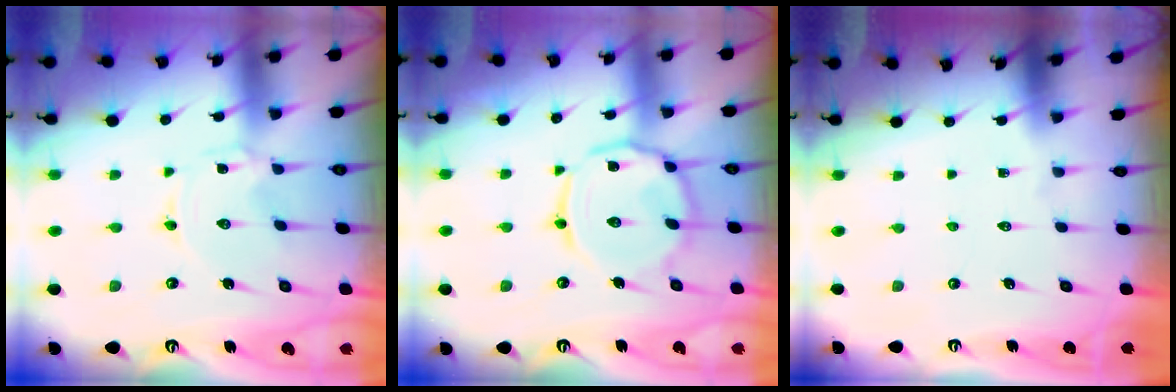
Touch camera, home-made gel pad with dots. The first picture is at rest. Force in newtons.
{"total": 11.5, "press": 11.5, "slide": 0.8}
{"total": 0.0}